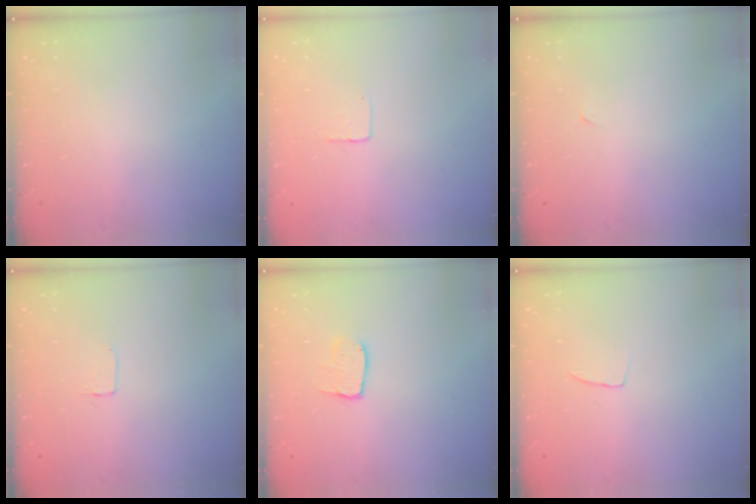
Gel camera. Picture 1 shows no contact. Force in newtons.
{"total": 2.7, "press": 2.7, "slide": 0.1}
{"total": 0.0}
{"total": 2.0, "press": 2.0, "slide": 0.0}
{"total": 5.1, "press": 5.1, "slide": 0.4}
{"total": 3.7, "press": 3.7, "slide": 0.2}